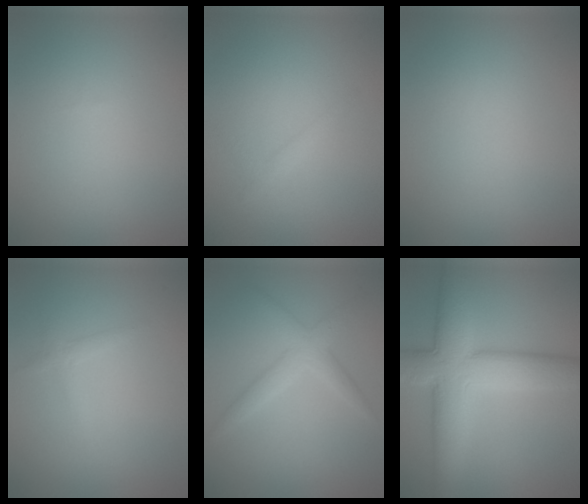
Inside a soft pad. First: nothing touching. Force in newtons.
{"total": 1.1, "press": 1.1, "slide": 0.1}
{"total": 0.0}
{"total": 1.2, "press": 1.2, "slide": 0.1}
{"total": 2.6, "press": 2.6, "slide": 0.1}
{"total": 9.8, "press": 9.8, "slide": 0.8}